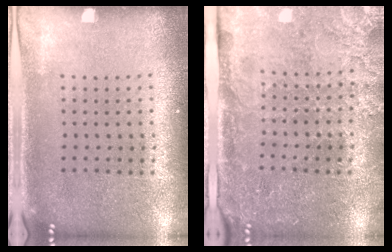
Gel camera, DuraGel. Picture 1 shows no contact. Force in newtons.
{"total": 3.4, "press": 3.4, "slide": 0.6}